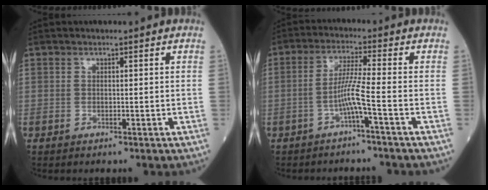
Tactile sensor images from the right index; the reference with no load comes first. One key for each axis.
{"total": 4.6, "fx": -2.0, "fy": -1.0, "fz": 4.0, "tx": -0.082, "ty": 0.007, "tz": -0.040}